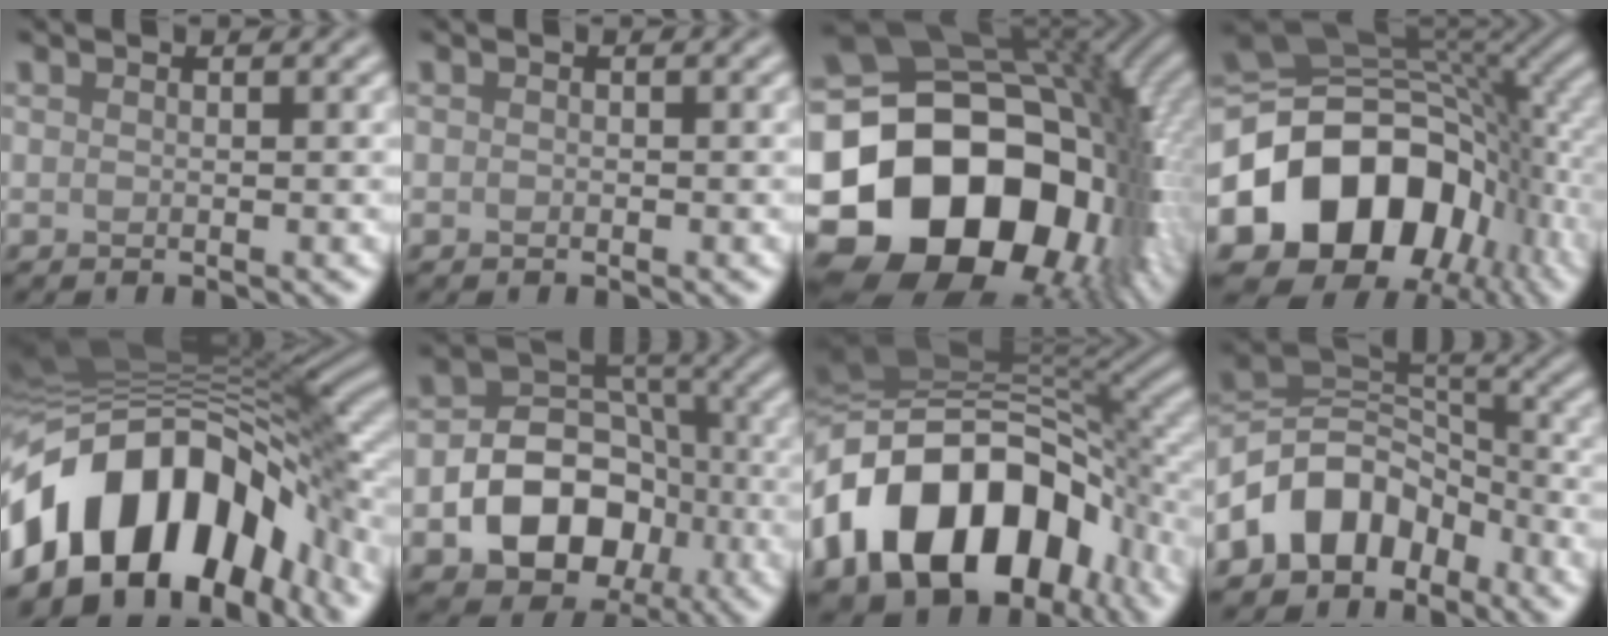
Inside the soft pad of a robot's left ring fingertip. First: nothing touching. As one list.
[{"total": 0.0}, {"total": 21.6, "force": [-5.4, 16.3, 13.2], "torque": [-0.209, -0.026, -0.088]}, {"total": 16.3, "force": [-5.0, 12.1, 9.7], "torque": [-0.165, -0.007, -0.095]}, {"total": 15.7, "force": [-6.8, 8.7, 11.1], "torque": [-0.179, 0.018, -0.126]}, {"total": 9.5, "force": [-3.0, 7.1, 5.5], "torque": [-0.073, 0.000, -0.061]}, {"total": 17.6, "force": [-5.0, 11.6, 12.3], "torque": [-0.222, 0.000, -0.086]}, {"total": 7.8, "force": [-4.6, 5.3, 3.4], "torque": [-0.038, 0.010, -0.101]}]